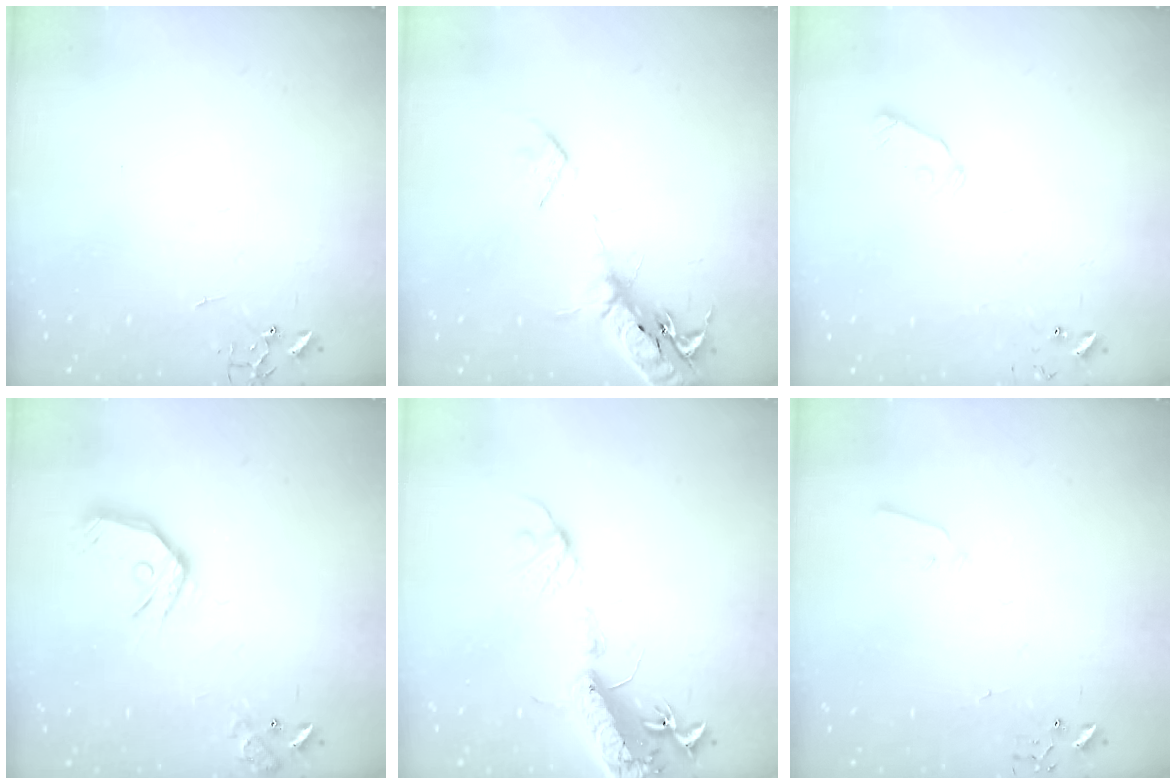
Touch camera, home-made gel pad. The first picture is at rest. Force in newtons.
{"total": 18.4, "press": 17.9, "slide": 4.4}
{"total": 5.9, "press": 5.9, "slide": 0.5}
{"total": 14.0, "press": 13.8, "slide": 1.9}
{"total": 17.9, "press": 17.4, "slide": 4.2}
{"total": 3.0, "press": 3.0, "slide": 0.3}